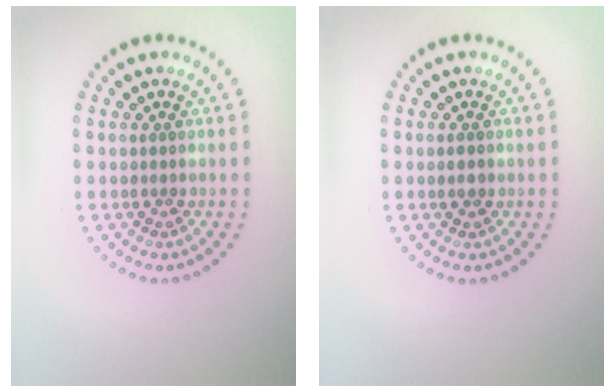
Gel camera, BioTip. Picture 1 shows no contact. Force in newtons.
{"total": 1.0, "press": 1.0, "slide": 0.1}